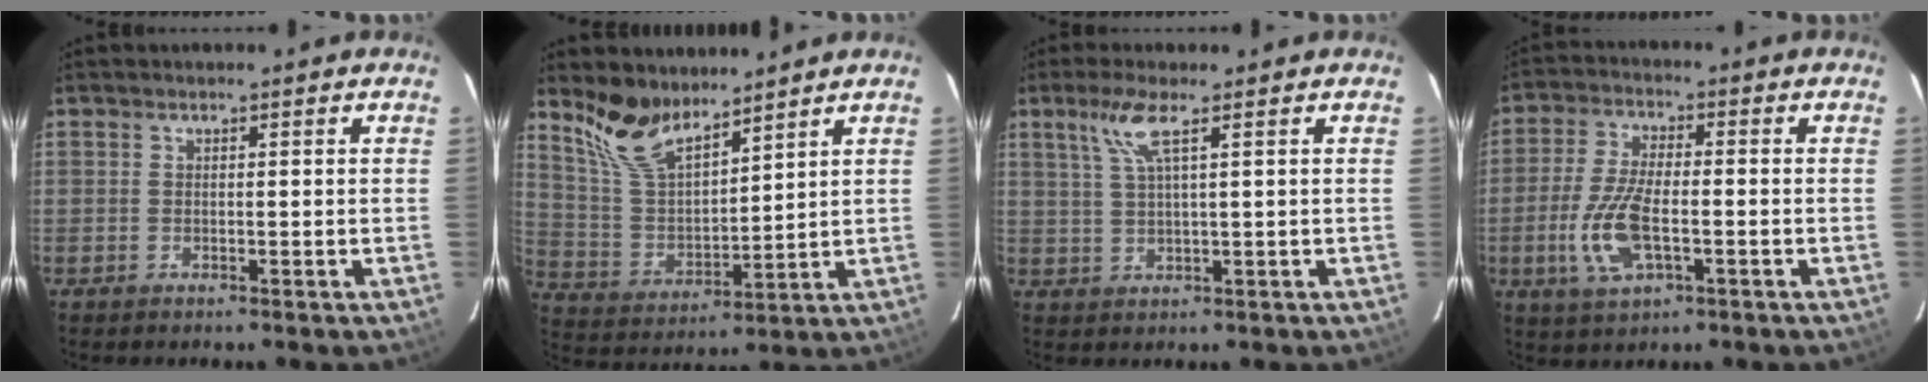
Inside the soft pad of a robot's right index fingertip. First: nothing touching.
{"total": 11.4, "force": [9.1, 4.1, 5.5], "torque": [-0.116, 0.006, 0.190]}
{"total": 4.9, "force": [2.5, 0.1, 4.2], "torque": [-0.088, 0.004, 0.056]}
{"total": 10.2, "force": [-2.9, 4.1, 8.9], "torque": [-0.193, -0.004, -0.054]}